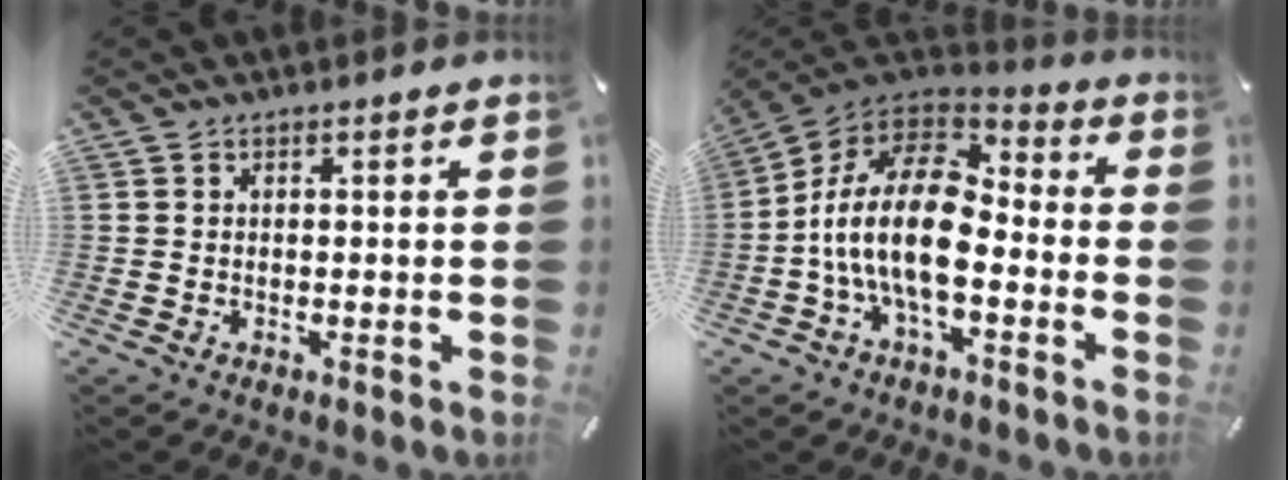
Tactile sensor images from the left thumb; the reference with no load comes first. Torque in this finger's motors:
{"motor_torque": [0.93, 2.74, 1.33, -0.46, 0.56]}